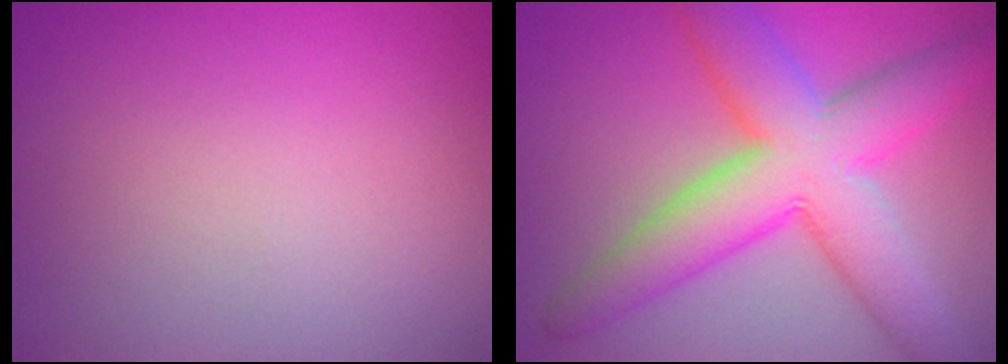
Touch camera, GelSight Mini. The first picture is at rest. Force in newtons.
{"total": 9.5, "press": 9.5, "slide": 0.2}